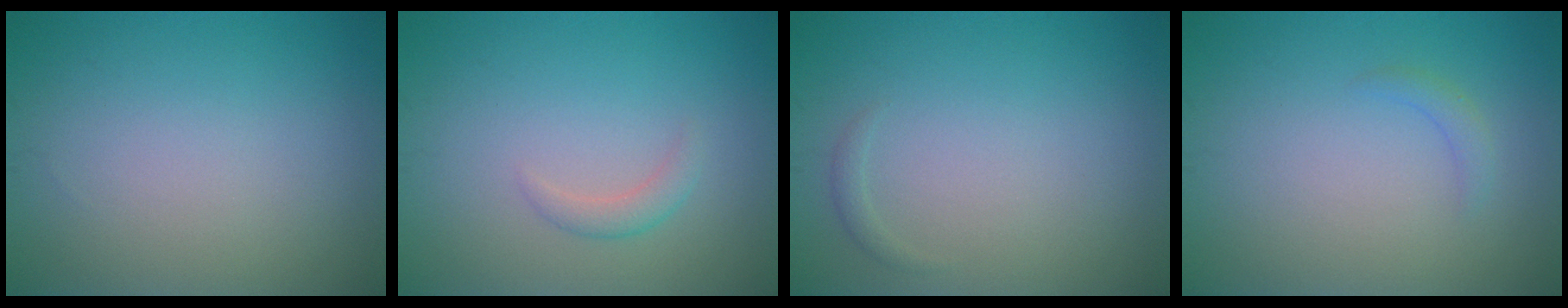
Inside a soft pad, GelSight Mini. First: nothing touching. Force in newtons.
{"total": 1.3, "press": 1.3, "slide": 0.1}
{"total": 0.6, "press": 0.6, "slide": 0.0}
{"total": 1.0, "press": 1.0, "slide": 0.1}